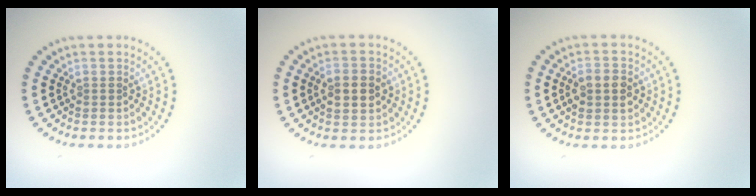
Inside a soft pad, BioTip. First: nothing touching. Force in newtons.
{"total": 3.4, "press": 3.4, "slide": 0.1}
{"total": 3.0, "press": 3.0, "slide": 0.1}